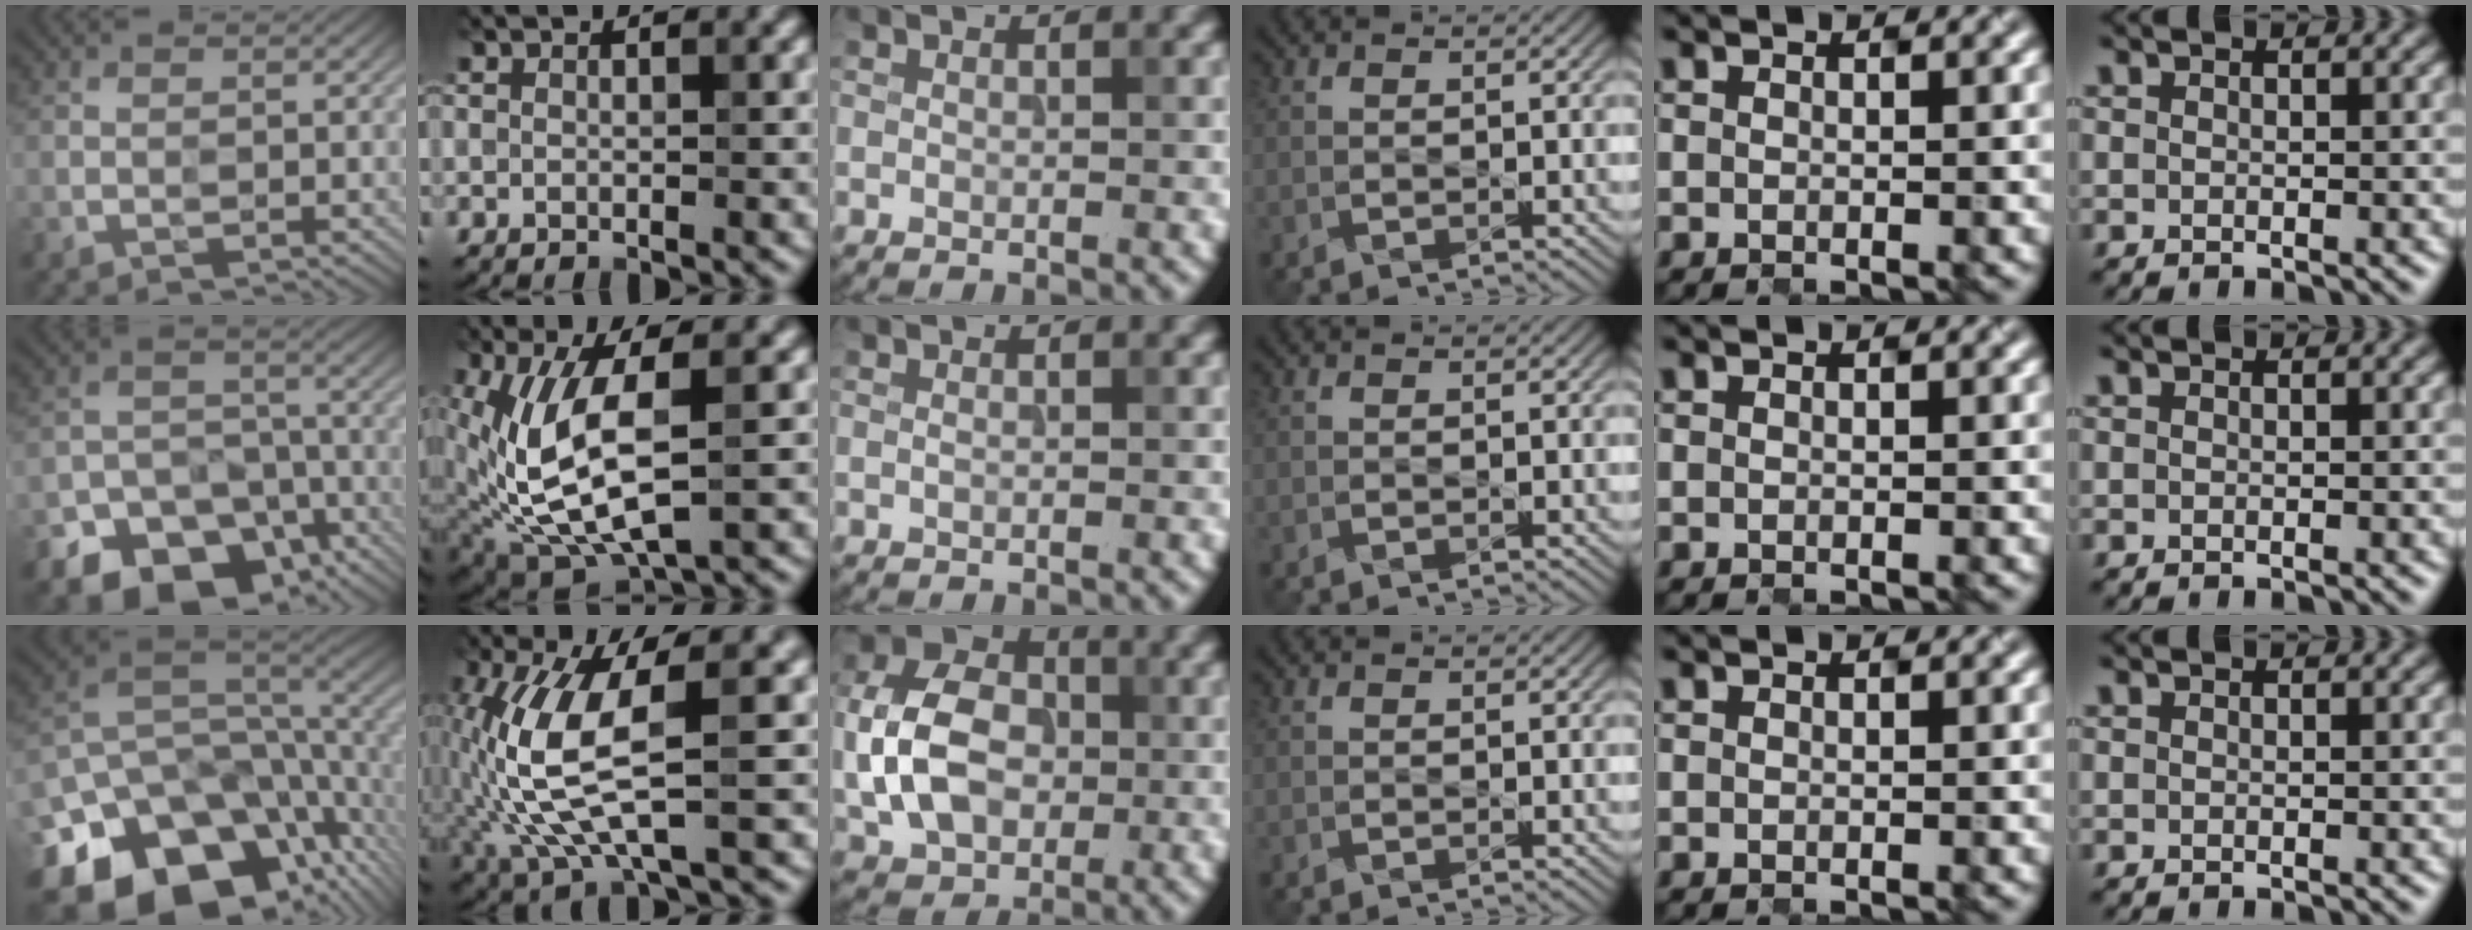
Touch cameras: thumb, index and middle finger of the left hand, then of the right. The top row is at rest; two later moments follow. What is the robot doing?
{"motion": "close", "object": "jewelry box"}